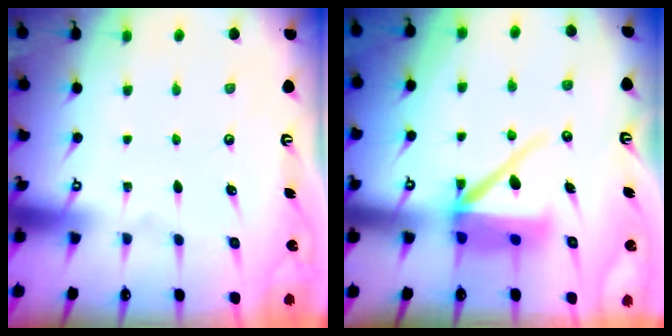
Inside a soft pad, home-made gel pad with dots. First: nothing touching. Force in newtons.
{"total": 10.0, "press": 9.9, "slide": 1.3}